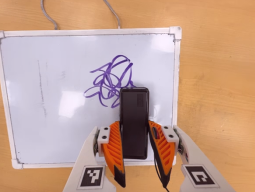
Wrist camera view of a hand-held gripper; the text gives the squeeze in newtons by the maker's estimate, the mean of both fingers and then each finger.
{"total": 3.6, "left": 2.2, "right": 5.0}